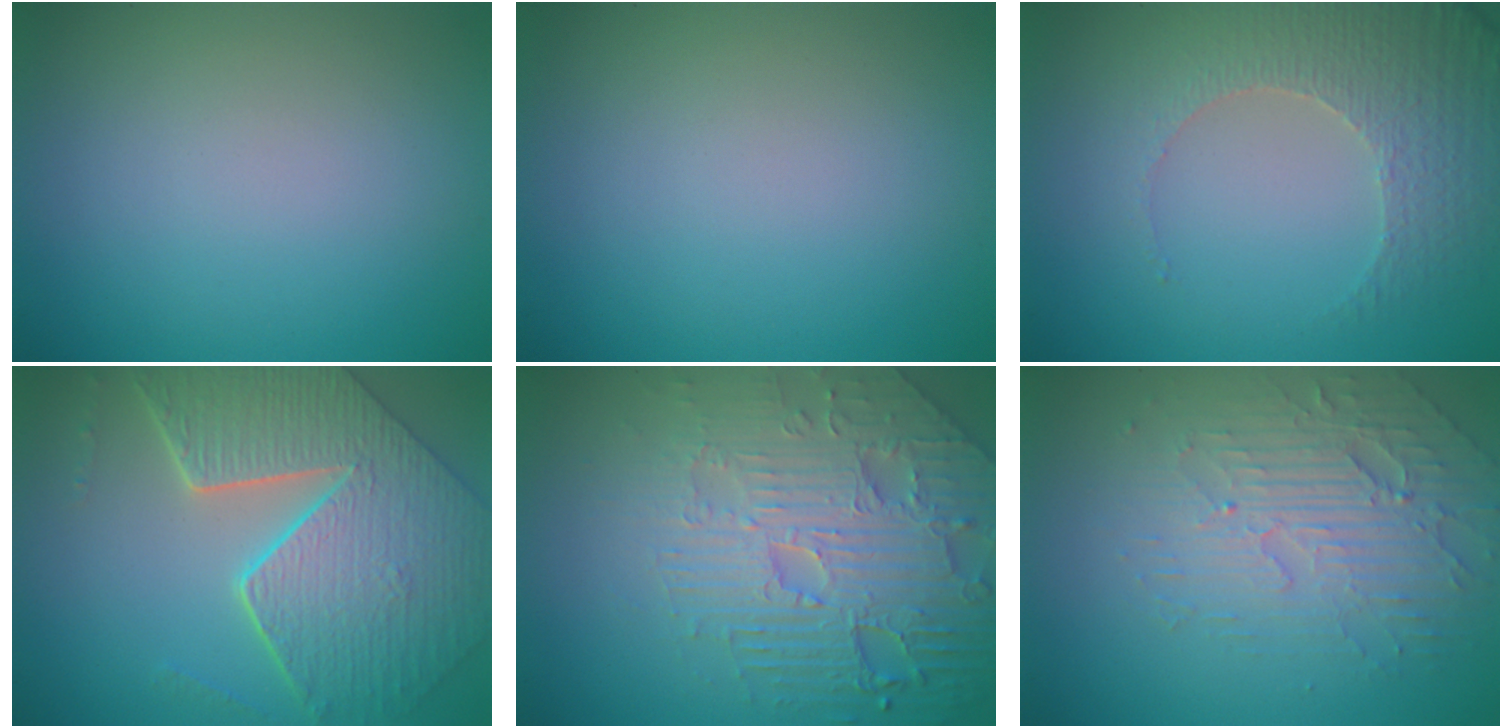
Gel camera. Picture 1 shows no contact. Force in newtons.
{"total": 0.0}
{"total": 3.8, "press": 3.3, "slide": 1.9}
{"total": 9.4, "press": 6.9, "slide": 6.4}
{"total": 7.0, "press": 5.7, "slide": 4.1}
{"total": 4.3, "press": 3.8, "slide": 2.1}